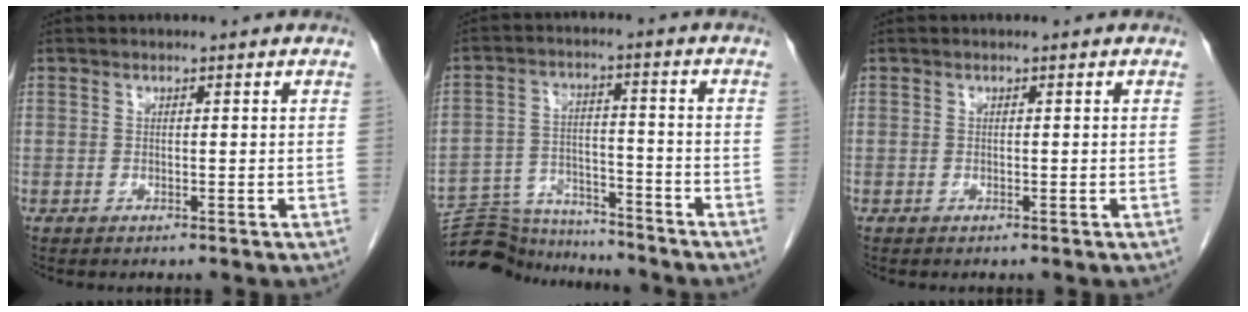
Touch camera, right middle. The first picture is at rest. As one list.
[{"total": 12.2, "force": [-12.0, 2.3, 0.9], "torque": [-0.017, 0.026, -0.193]}, {"total": 0.0}]